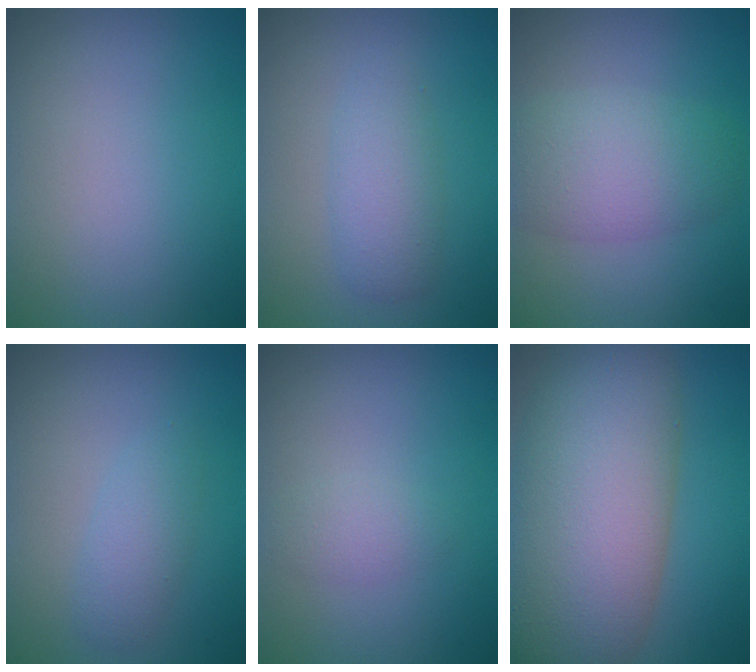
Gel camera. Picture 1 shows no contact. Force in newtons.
{"total": 2.9, "press": 2.9, "slide": 0.1}
{"total": 5.5, "press": 5.5, "slide": 0.4}
{"total": 2.0, "press": 2.0, "slide": 0.1}
{"total": 1.6, "press": 1.6, "slide": 0.0}
{"total": 13.0, "press": 13.0, "slide": 0.4}